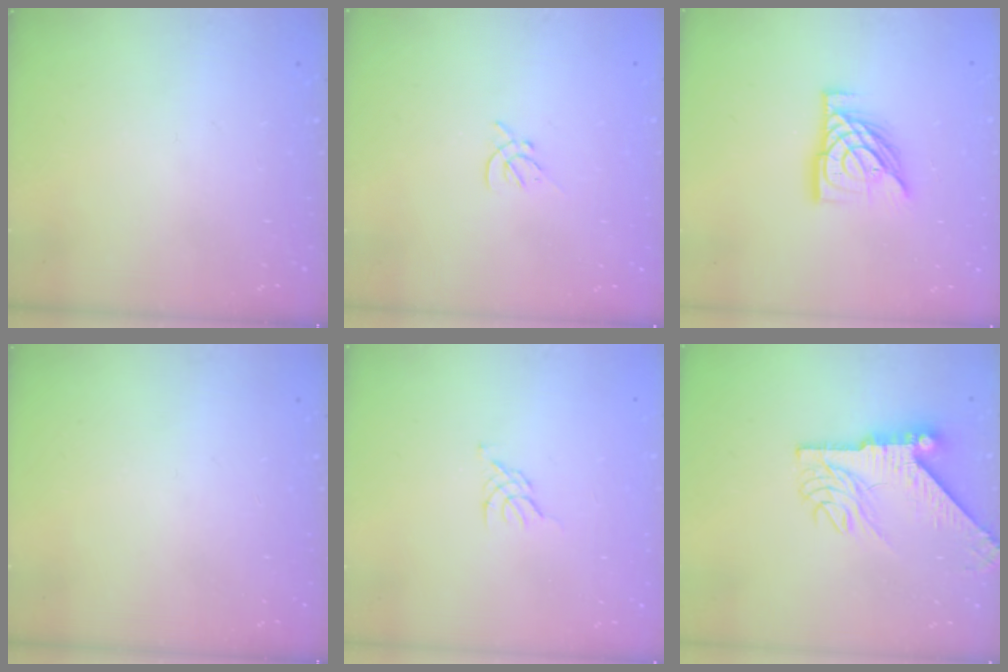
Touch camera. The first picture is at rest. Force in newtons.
{"total": 2.2, "press": 2.1, "slide": 0.6}
{"total": 13.2, "press": 13.2, "slide": 1.1}
{"total": 0.0}
{"total": 0.8, "press": 0.7, "slide": 0.3}
{"total": 10.2, "press": 10.1, "slide": 1.6}